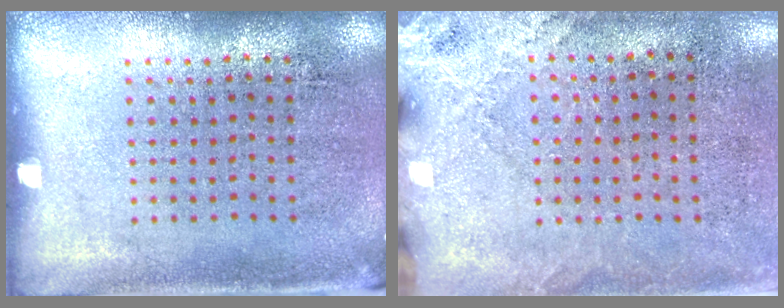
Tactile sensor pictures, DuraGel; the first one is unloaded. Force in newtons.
{"total": 2.5, "press": 2.2, "slide": 1.2}